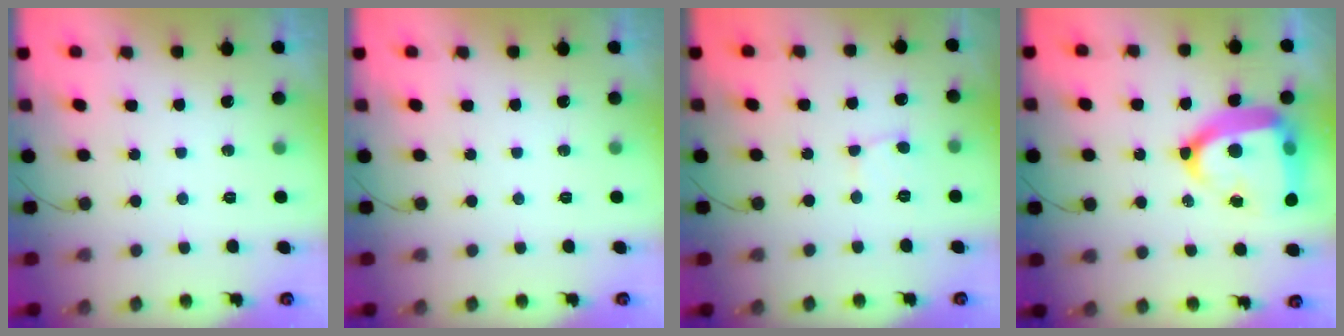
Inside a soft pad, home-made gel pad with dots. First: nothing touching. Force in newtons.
{"total": 0.0}
{"total": 2.6, "press": 2.6, "slide": 0.2}
{"total": 20.1, "press": 20.0, "slide": 1.7}